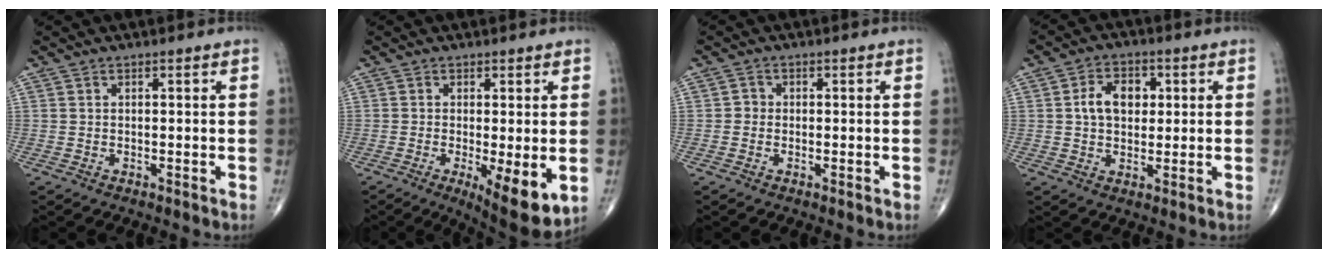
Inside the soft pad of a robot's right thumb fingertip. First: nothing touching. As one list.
[{"total": 9.6, "force": [-2.3, 2.8, 8.9], "torque": [-0.128, -0.024, -0.030]}, {"total": 1.3, "force": [-0.2, 1.2, 0.4], "torque": [0.002, 0.005, -0.009]}, {"total": 7.4, "force": [1.3, 5.2, 5.2], "torque": [-0.067, 0.008, 0.018]}]